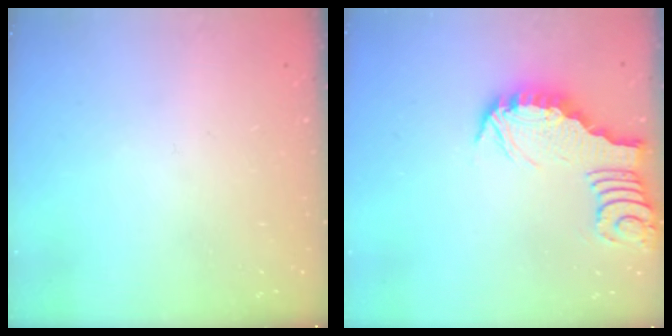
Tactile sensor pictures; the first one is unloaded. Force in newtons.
{"total": 3.0, "press": 3.0, "slide": 0.3}